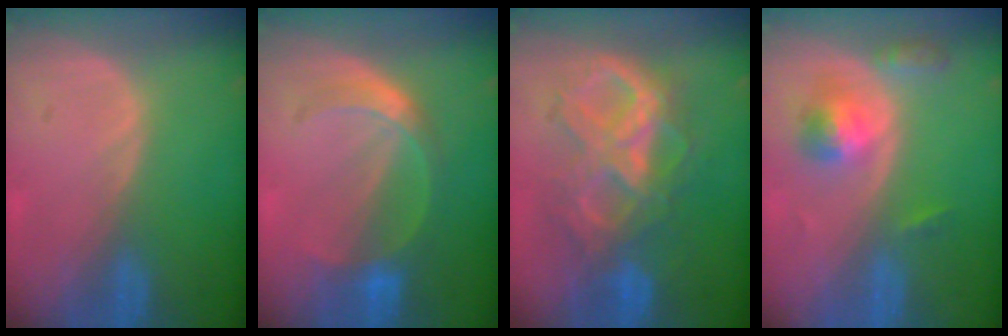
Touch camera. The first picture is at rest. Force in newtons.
{"total": 5.5, "press": 5.2, "slide": 1.8}
{"total": 10.1, "press": 10.0, "slide": 1.2}
{"total": 5.3, "press": 4.9, "slide": 1.9}